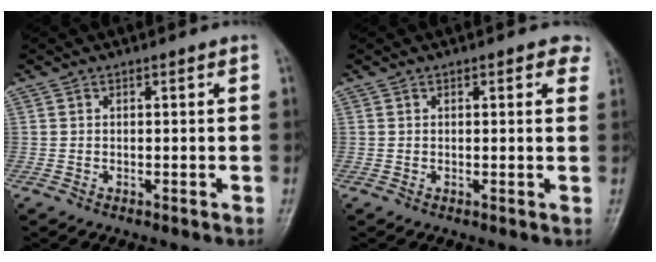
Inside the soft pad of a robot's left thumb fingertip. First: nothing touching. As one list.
[{"total": 2.8, "force": [1.5, 1.3, 1.9], "torque": [-0.004, -0.001, 0.011]}]